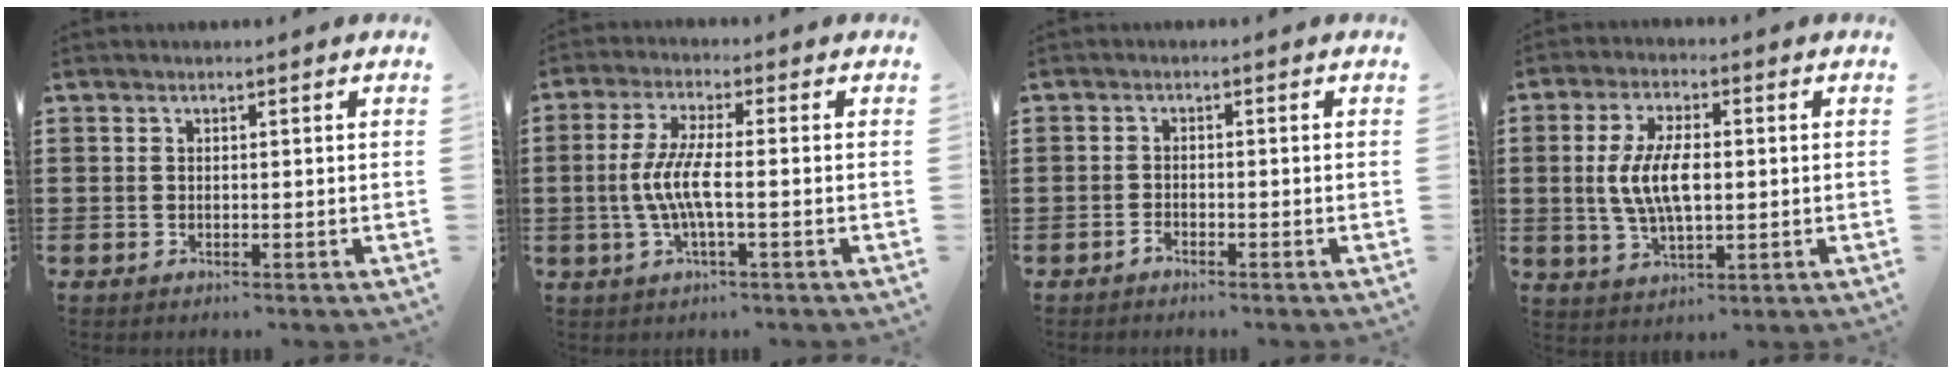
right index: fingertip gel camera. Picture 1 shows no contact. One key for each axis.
{"total": 6.1, "fx": -1.3, "fy": 0.9, "fz": 5.9, "tx": -0.132, "ty": -0.010, "tz": -0.034}
{"total": 1.1, "fx": -1.0, "fy": 0.4, "fz": 0.2, "tx": -0.006, "ty": 0.002, "tz": -0.022}
{"total": 7.8, "fx": 0.2, "fy": 3.3, "fz": 7.1, "tx": -0.160, "ty": 0.000, "tz": -0.006}